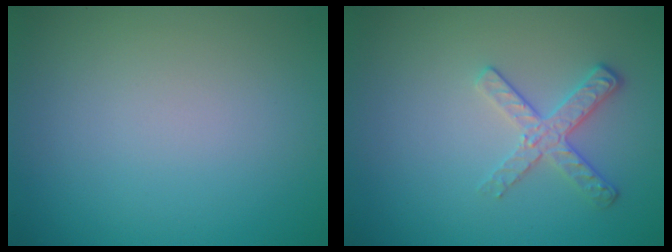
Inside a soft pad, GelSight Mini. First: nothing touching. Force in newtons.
{"total": 2.6, "press": 2.4, "slide": 1.2}